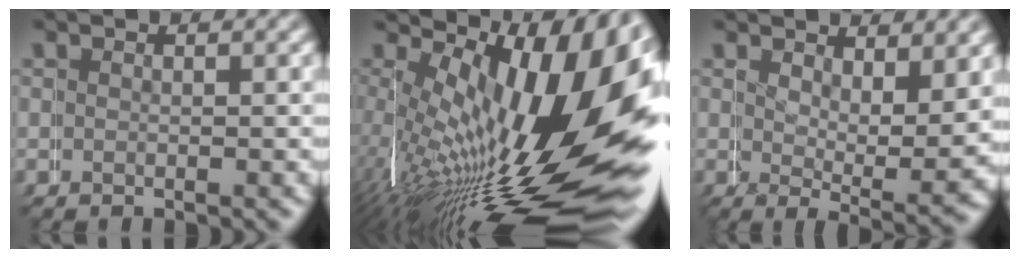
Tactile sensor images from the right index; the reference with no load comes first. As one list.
[{"total": 19.3, "force": [-3.1, 9.0, 16.8], "torque": [-0.232, -0.028, -0.019]}, {"total": 6.0, "force": [0.5, 2.4, 5.5], "torque": [-0.070, -0.024, 0.012]}]